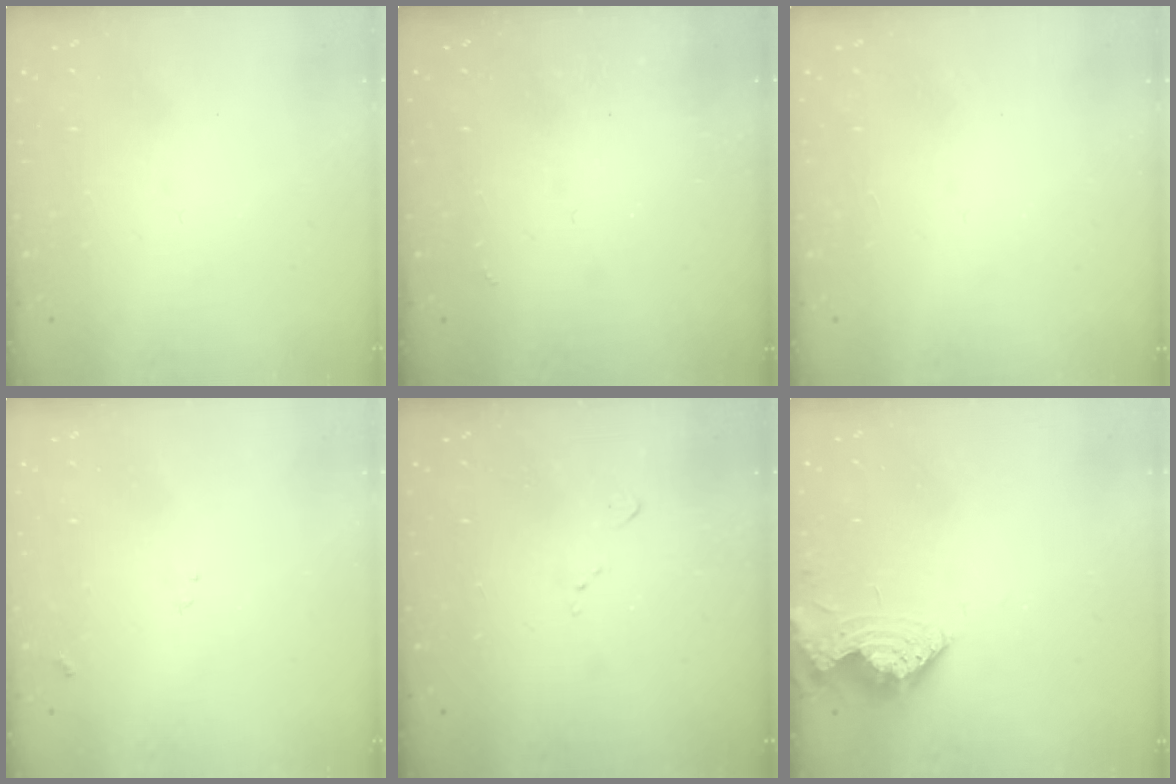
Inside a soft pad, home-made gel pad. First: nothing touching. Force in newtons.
{"total": 2.5, "press": 2.5, "slide": 0.5}
{"total": 1.2, "press": 1.2, "slide": 0.1}
{"total": 8.1, "press": 8.0, "slide": 0.7}
{"total": 5.8, "press": 5.7, "slide": 0.8}
{"total": 9.3, "press": 9.3, "slide": 0.3}